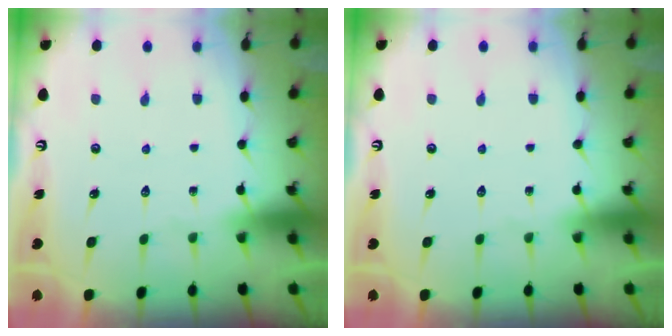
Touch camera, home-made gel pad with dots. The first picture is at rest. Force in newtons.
{"total": 0.0}